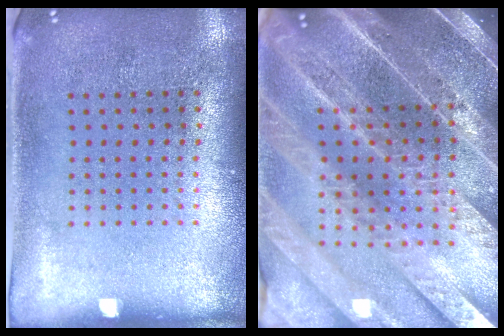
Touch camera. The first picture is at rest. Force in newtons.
{"total": 5.3, "press": 4.5, "slide": 2.8}